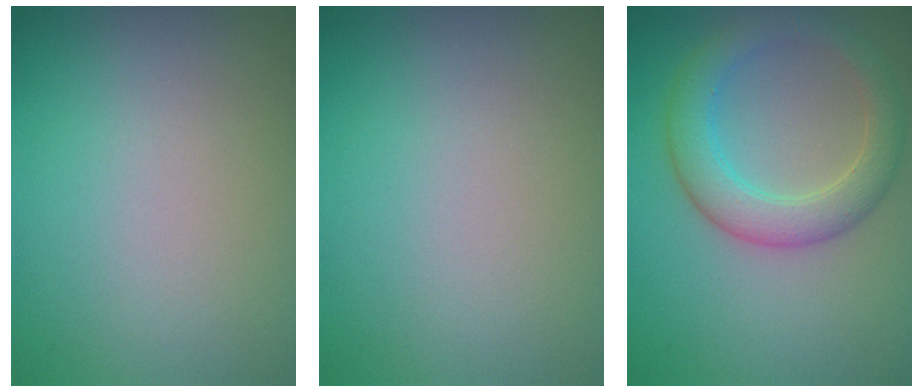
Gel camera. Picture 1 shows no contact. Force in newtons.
{"total": 0.0}
{"total": 4.4, "press": 4.3, "slide": 0.2}